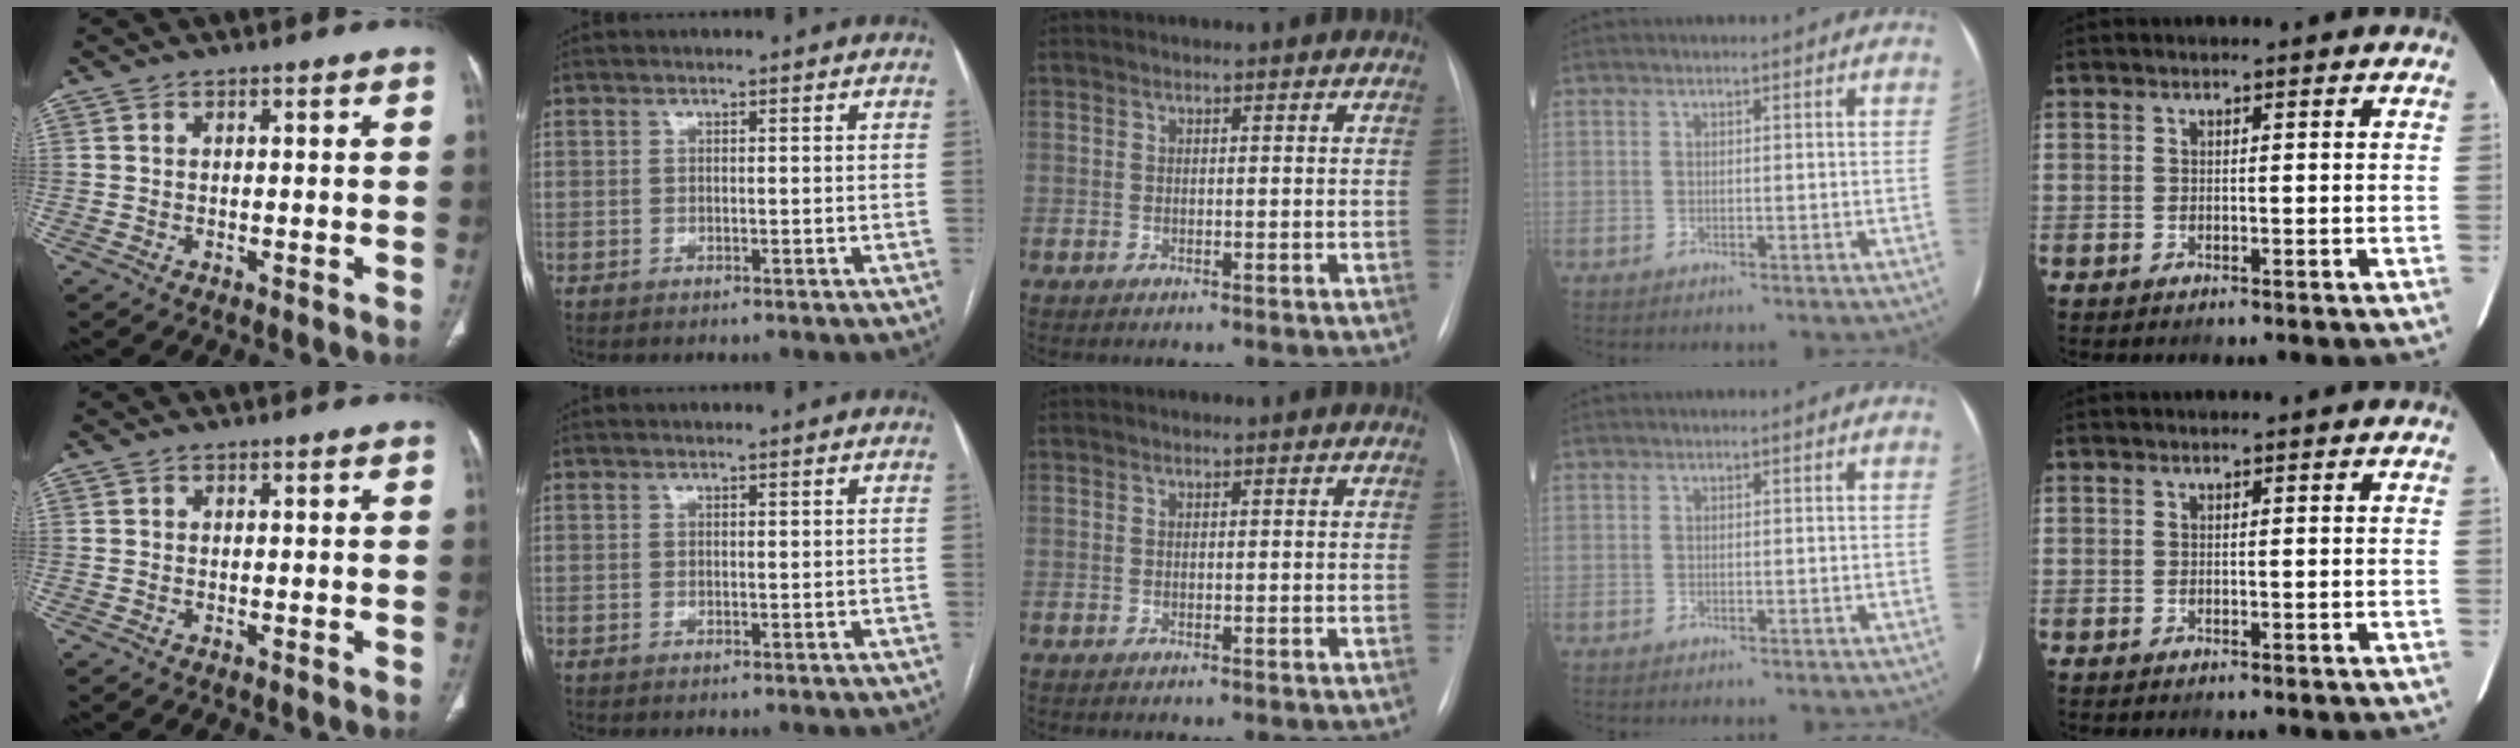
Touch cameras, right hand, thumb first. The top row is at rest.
{}